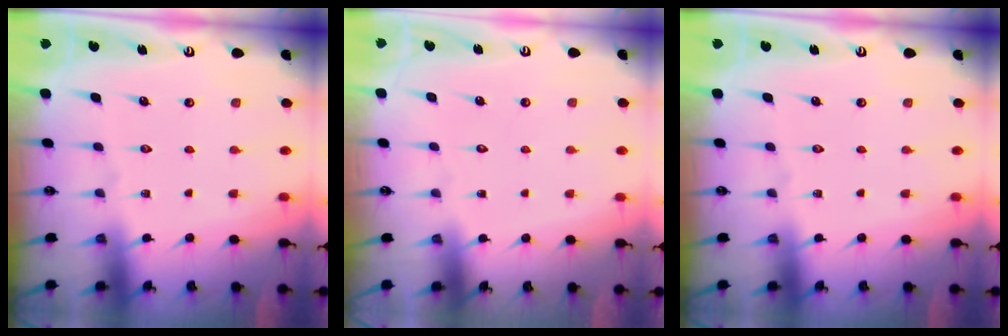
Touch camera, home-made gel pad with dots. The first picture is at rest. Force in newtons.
{"total": 1.8, "press": 1.8, "slide": 0.1}
{"total": 0.0}